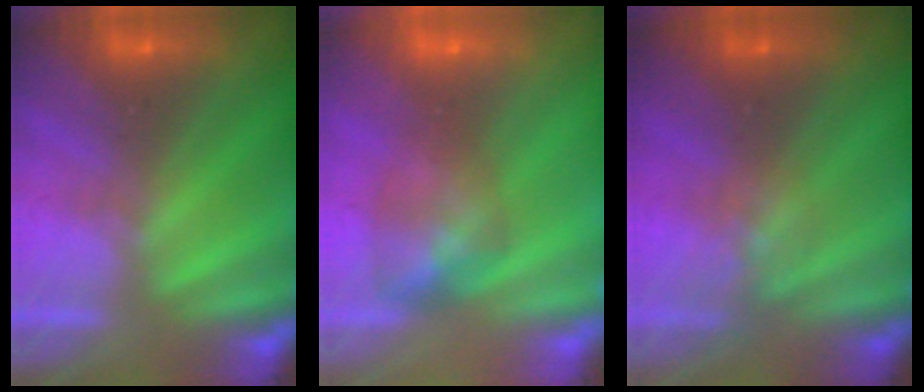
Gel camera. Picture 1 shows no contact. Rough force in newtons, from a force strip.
{"total": 7.7}
{"total": 2.6}